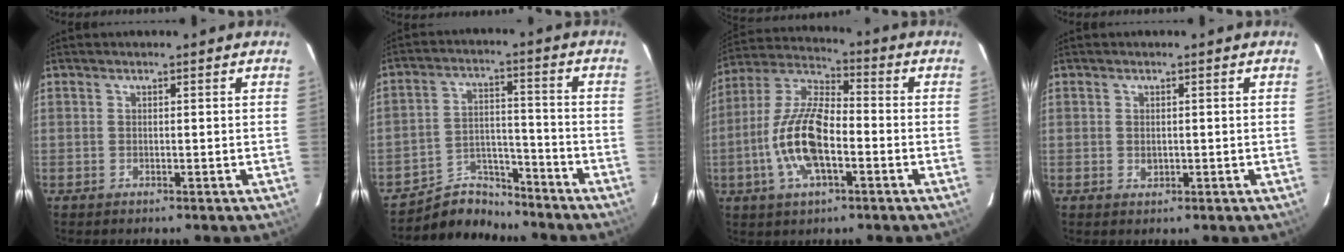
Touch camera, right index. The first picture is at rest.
{"total": 8.1, "force": [-7.5, 3.0, -0.6], "torque": [-0.002, 0.035, -0.130]}
{"total": 13.8, "force": [-4.1, 5.1, 12.1], "torque": [-0.256, 0.000, -0.081]}
{"total": 1.3, "force": [-0.1, 1.0, 0.8], "torque": [-0.012, 0.001, 0.000]}